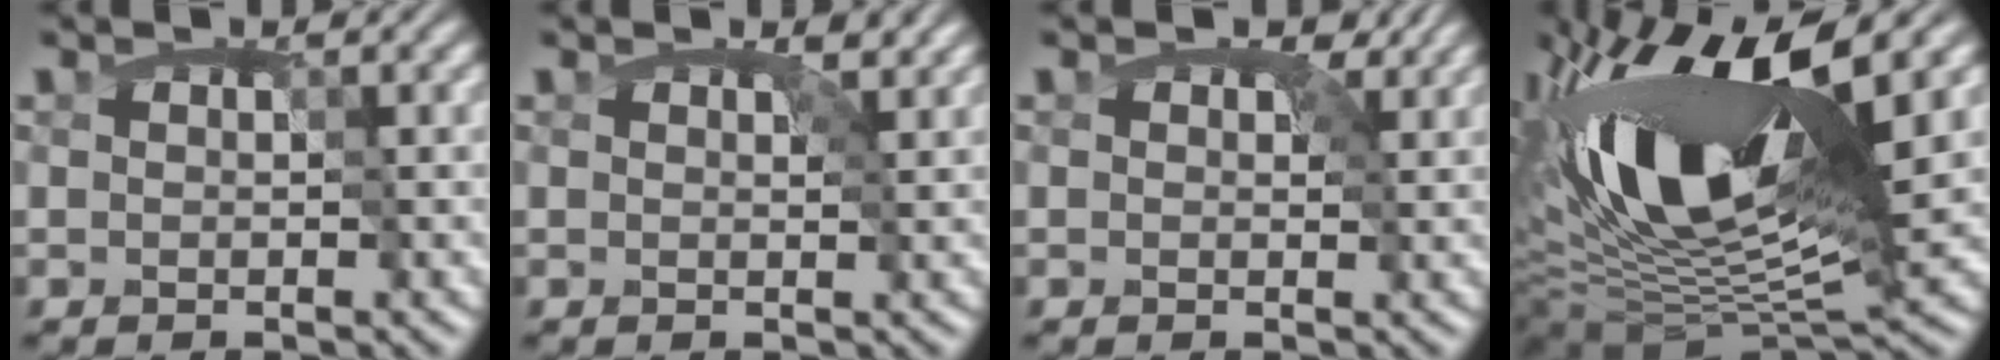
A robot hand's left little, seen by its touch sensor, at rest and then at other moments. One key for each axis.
{"total": 2.3, "fx": 1.5, "fy": 0.9, "fz": 1.4, "tx": -0.023, "ty": 0.006, "tz": 0.009}
{"total": 2.6, "fx": 1.9, "fy": 1.2, "fz": 1.2, "tx": -0.027, "ty": -0.006, "tz": 0.024}
{"total": 14.5, "fx": 2.6, "fy": 5.9, "fz": 13.0, "tx": -0.247, "ty": 0.009, "tz": 0.043}